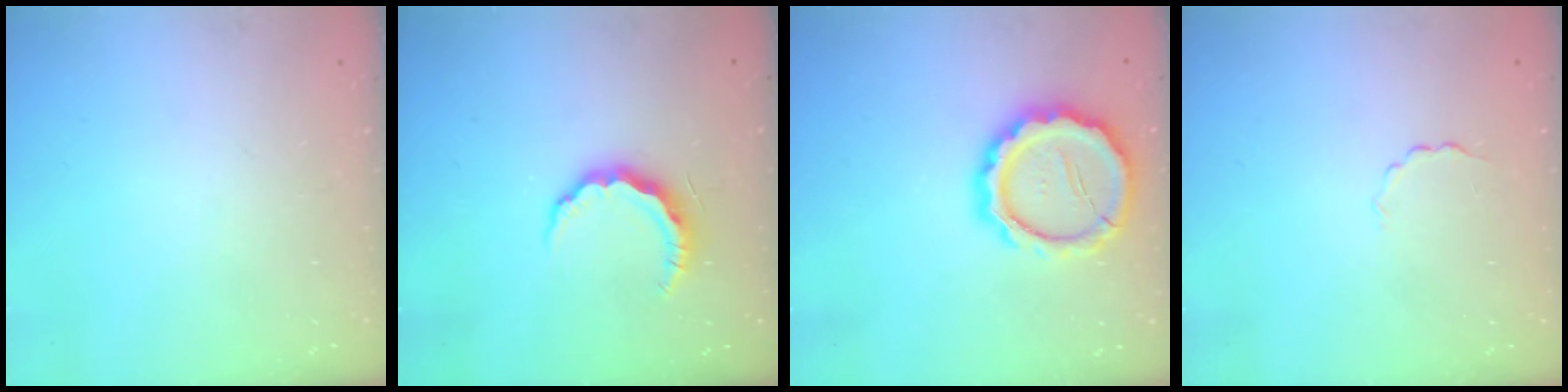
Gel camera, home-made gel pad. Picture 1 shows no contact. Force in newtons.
{"total": 8.0, "press": 8.0, "slide": 0.9}
{"total": 15.7, "press": 15.4, "slide": 3.1}
{"total": 2.0, "press": 1.9, "slide": 0.6}